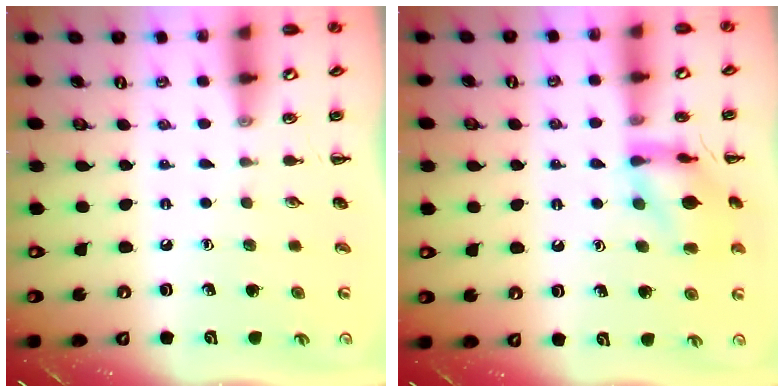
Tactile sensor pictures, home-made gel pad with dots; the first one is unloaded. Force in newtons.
{"total": 11.7, "press": 11.7, "slide": 1.0}